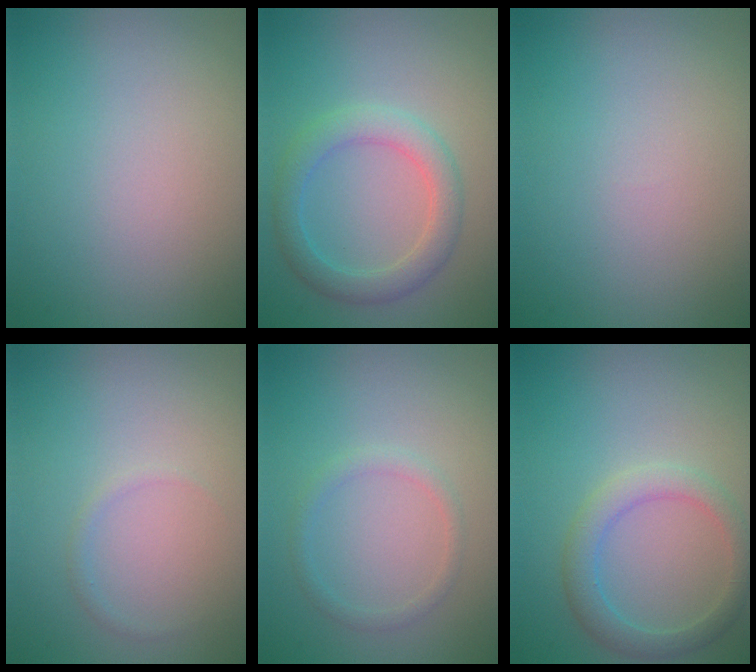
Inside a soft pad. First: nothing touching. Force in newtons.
{"total": 2.2, "press": 2.2, "slide": 0.3}
{"total": 0.0}
{"total": 0.7, "press": 0.7, "slide": 0.1}
{"total": 1.3, "press": 1.3, "slide": 0.1}
{"total": 2.9, "press": 2.9, "slide": 0.1}